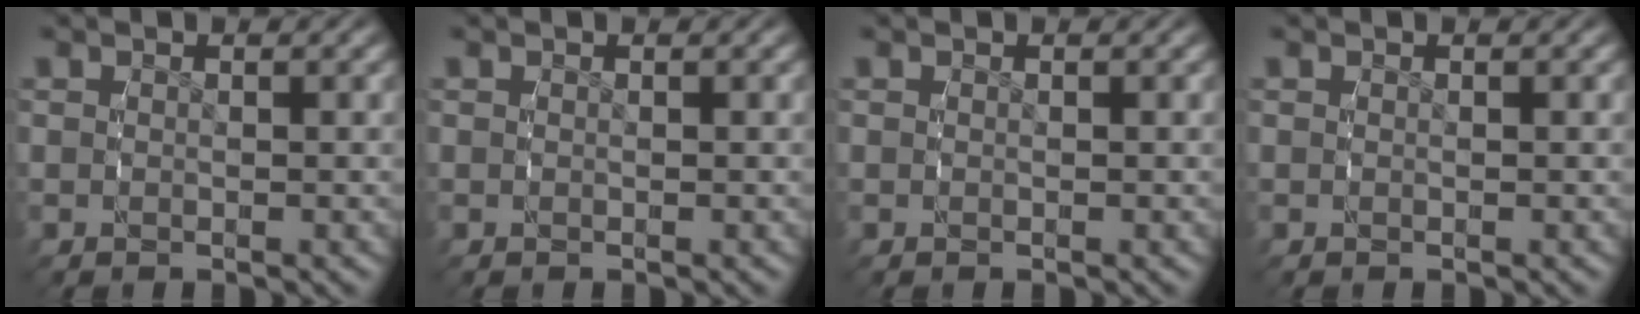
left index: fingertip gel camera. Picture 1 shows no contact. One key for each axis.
{"total": 0.0}
{"total": 0.0}
{"total": 0.0}